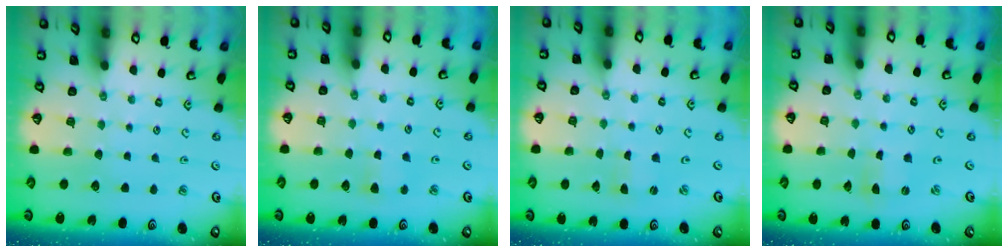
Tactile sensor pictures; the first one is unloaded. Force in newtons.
{"total": 2.8, "press": 2.8, "slide": 0.5}
{"total": 1.0, "press": 1.0, "slide": 0.3}
{"total": 0.7, "press": 0.6, "slide": 0.3}